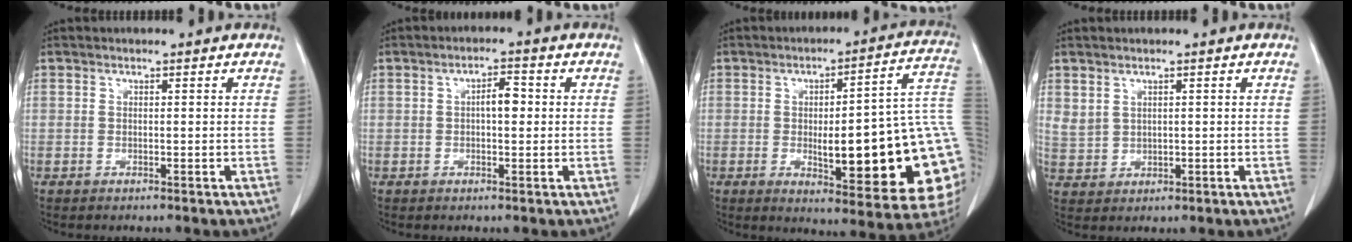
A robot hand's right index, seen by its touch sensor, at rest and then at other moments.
{"total": 3.2, "force": [0.2, 1.2, 3.0], "torque": [-0.049, 0.007, 0.001]}
{"total": 23.9, "force": [-3.0, 4.6, 23.2], "torque": [-0.221, 0.014, -0.030]}
{"total": 3.1, "force": [1.5, 2.4, 1.3], "torque": [-0.029, 0.004, 0.041]}